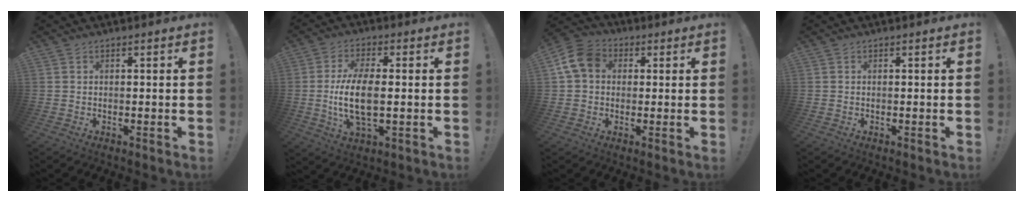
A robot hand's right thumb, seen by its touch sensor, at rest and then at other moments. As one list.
[{"total": 12.1, "force": [-0.8, 4.9, 11.0], "torque": [-0.215, -0.012, -0.019]}, {"total": 11.0, "force": [2.4, 8.6, 6.4], "torque": [-0.120, 0.010, 0.052]}, {"total": 0.0}]